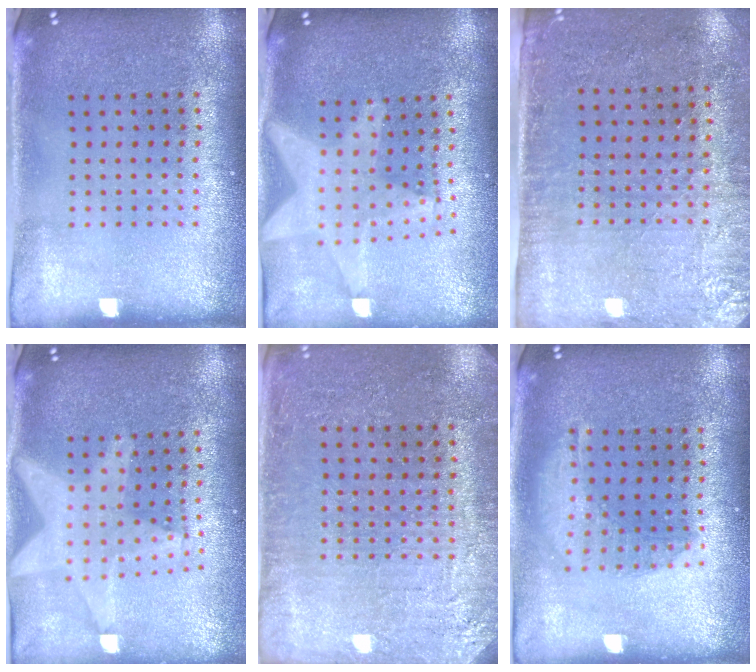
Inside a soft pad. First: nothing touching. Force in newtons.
{"total": 2.1, "press": 1.8, "slide": 1.1}
{"total": 2.8, "press": 2.4, "slide": 1.4}
{"total": 2.2, "press": 1.8, "slide": 1.3}
{"total": 2.9, "press": 2.9, "slide": 0.4}
{"total": 1.4, "press": 1.3, "slide": 0.6}